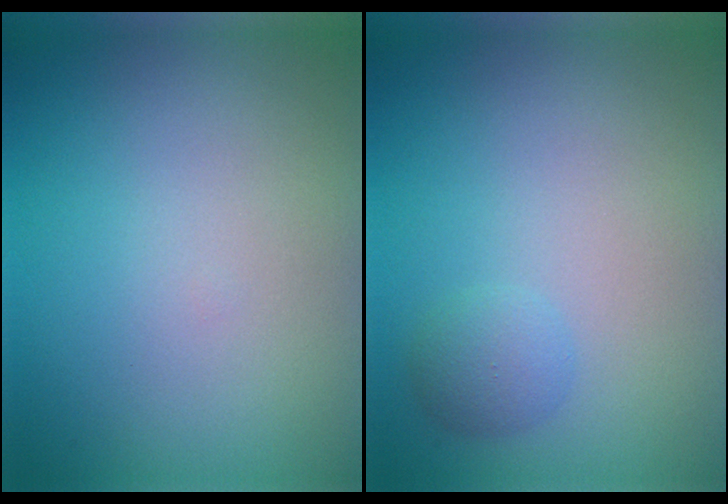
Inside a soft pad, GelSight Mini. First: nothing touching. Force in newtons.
{"total": 1.6, "press": 1.6, "slide": 0.1}